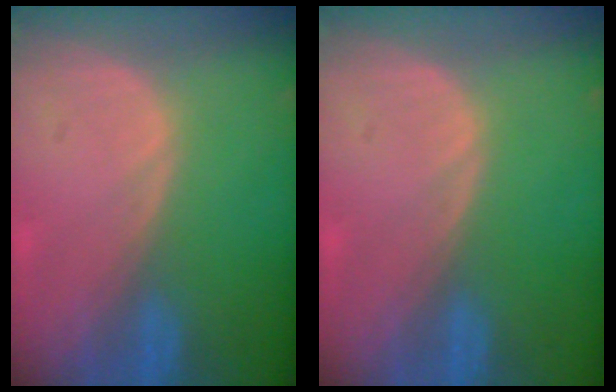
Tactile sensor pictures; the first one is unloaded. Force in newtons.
{"total": 0.0}